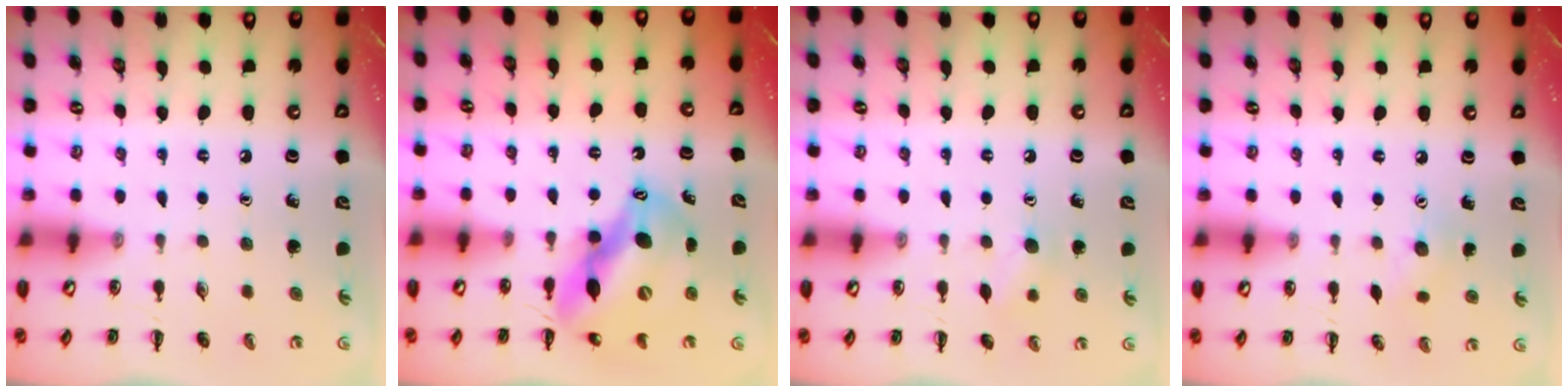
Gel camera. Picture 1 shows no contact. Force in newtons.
{"total": 13.6, "press": 13.1, "slide": 3.6}
{"total": 7.9, "press": 7.7, "slide": 1.4}
{"total": 4.7, "press": 4.5, "slide": 1.3}